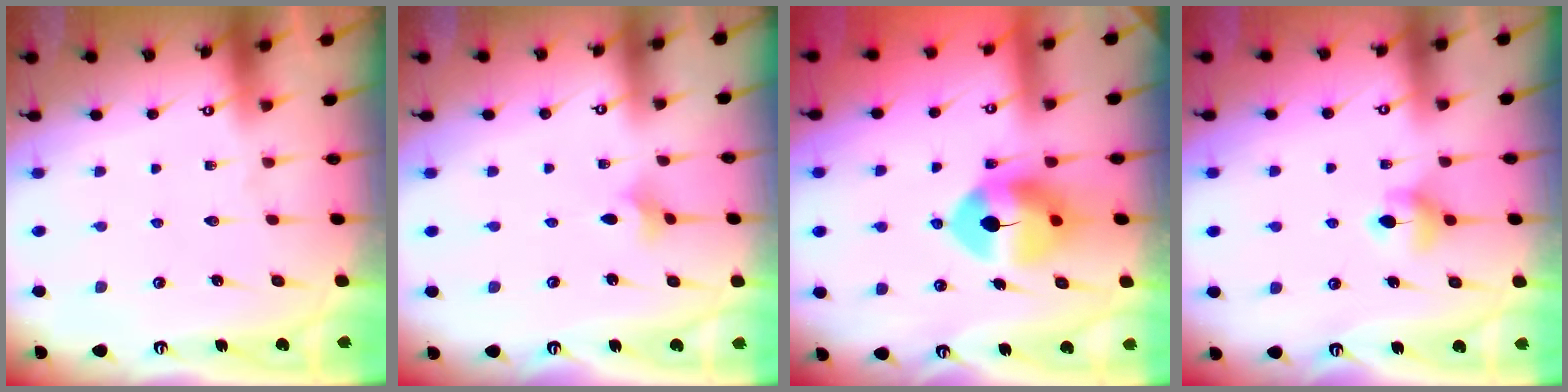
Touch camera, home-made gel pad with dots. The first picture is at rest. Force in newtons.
{"total": 1.8, "press": 1.7, "slide": 0.5}
{"total": 10.2, "press": 10.0, "slide": 1.6}
{"total": 5.6, "press": 5.5, "slide": 0.7}